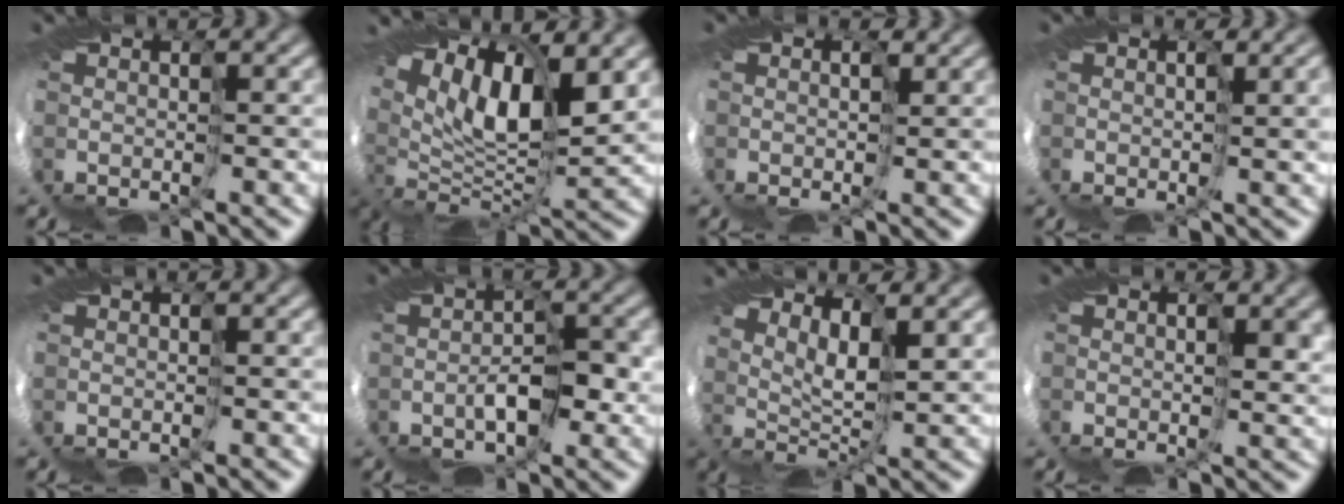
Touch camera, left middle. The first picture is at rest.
{"total": 6.1, "force": [5.5, -0.1, 2.5], "torque": [-0.049, -0.004, 0.094]}
{"total": 1.0, "force": [0.7, 0.3, 0.6], "torque": [-0.021, 0.009, 0.004]}
{"total": 4.2, "force": [0.7, 1.8, 3.7], "torque": [-0.070, 0.004, 0.018]}
{"total": 0.0}
{"total": 1.2, "force": [-0.2, -0.8, 0.9], "torque": [-0.025, 0.004, -0.010]}
{"total": 3.8, "force": [2.7, -2.3, -1.3], "torque": [0.008, -0.001, 0.045]}
{"total": 3.5, "force": [1.4, 1.9, 2.6], "torque": [-0.053, 0.006, 0.023]}